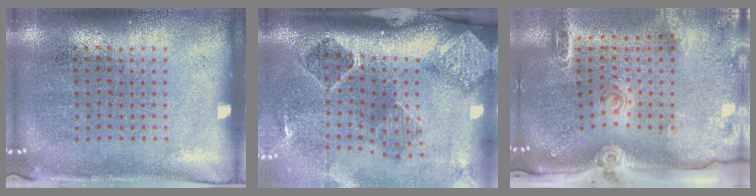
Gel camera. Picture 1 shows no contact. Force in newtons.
{"total": 3.0, "press": 1.9, "slide": 2.3}
{"total": 2.6, "press": 1.9, "slide": 1.7}